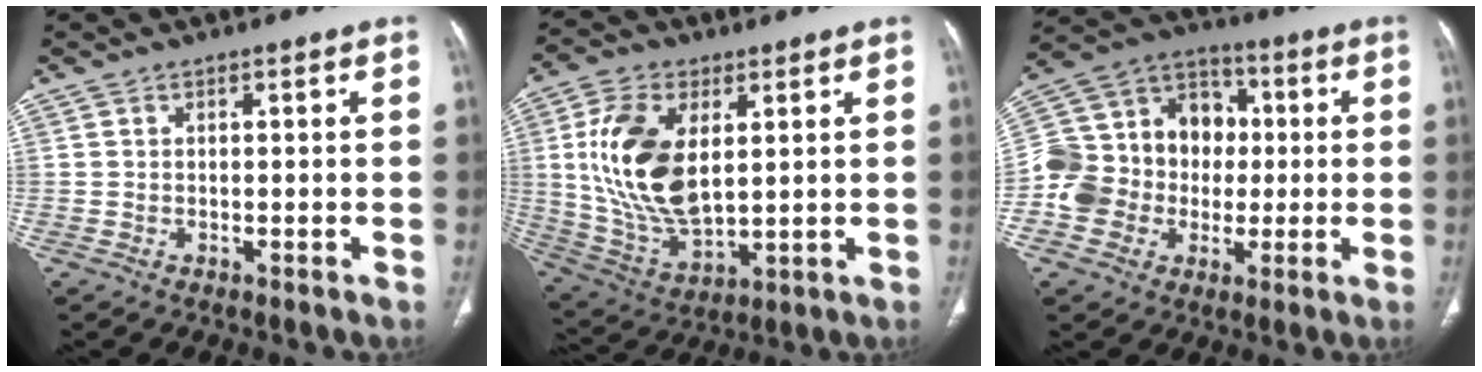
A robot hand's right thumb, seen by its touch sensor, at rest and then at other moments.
{"total": 17.6, "force": [3.5, 9.7, 14.2], "torque": [-0.273, -0.017, 0.076]}
{"total": 18.2, "force": [-1.6, 15.5, 9.3], "torque": [-0.147, 0.046, -0.030]}